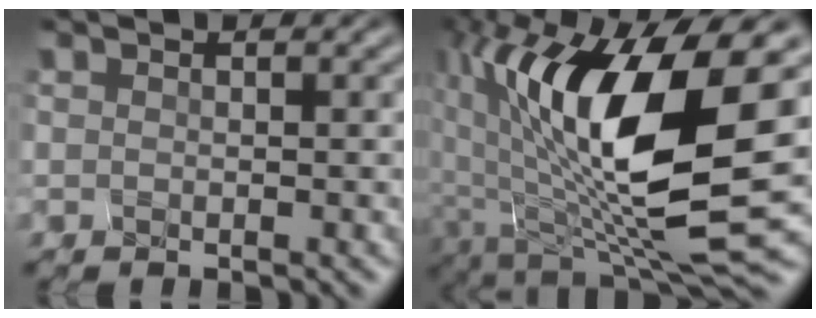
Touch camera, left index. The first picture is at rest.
{"total": 14.4, "force": [-0.1, 5.4, 13.4], "torque": [-0.266, -0.004, 0.013]}